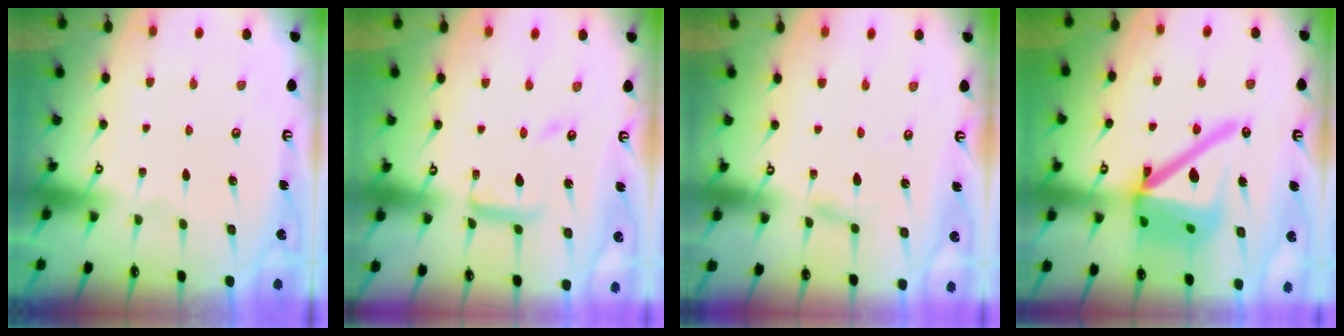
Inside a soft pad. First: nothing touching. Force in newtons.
{"total": 11.5, "press": 11.5, "slide": 1.0}
{"total": 2.4, "press": 2.4, "slide": 0.2}
{"total": 20.2, "press": 20.0, "slide": 2.7}